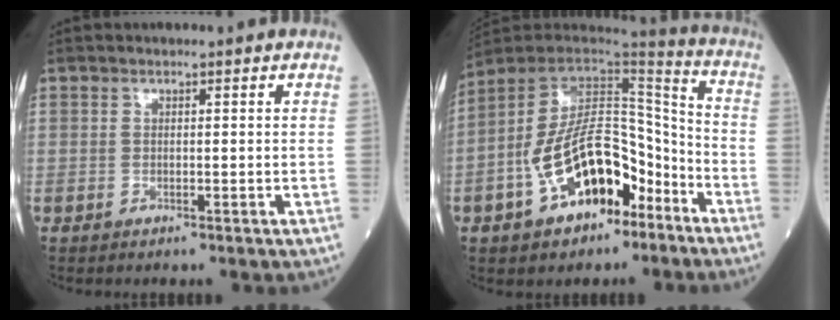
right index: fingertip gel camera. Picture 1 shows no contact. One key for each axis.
{"total": 17.0, "fx": -7.3, "fy": 8.4, "fz": 12.9, "tx": -0.233, "ty": 0.026, "tz": -0.117}